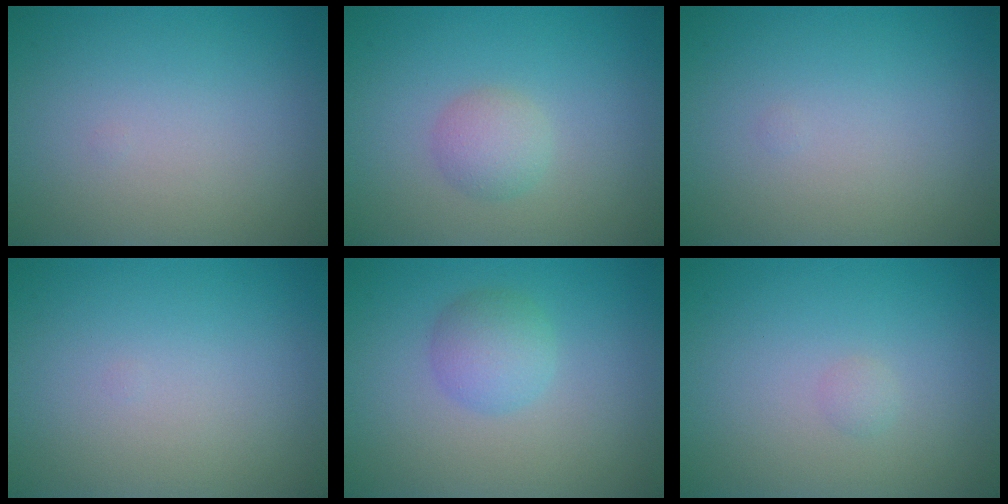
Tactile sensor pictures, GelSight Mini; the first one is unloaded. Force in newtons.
{"total": 2.0, "press": 2.0, "slide": 0.0}
{"total": 0.0}
{"total": 0.0}
{"total": 2.6, "press": 2.6, "slide": 0.1}
{"total": 0.6, "press": 0.6, "slide": 0.0}